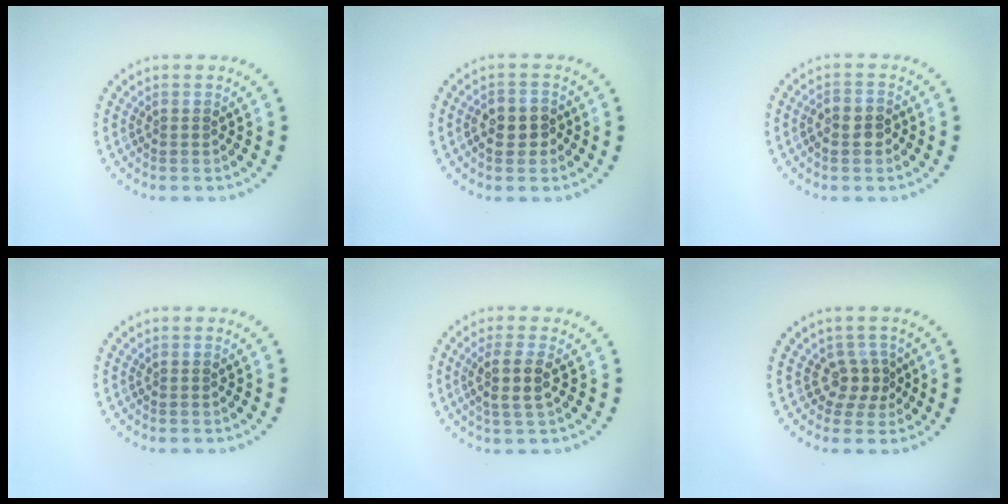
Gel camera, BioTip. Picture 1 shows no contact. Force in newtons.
{"total": 2.3, "press": 2.2, "slide": 0.6}
{"total": 2.2, "press": 2.1, "slide": 0.7}
{"total": 0.0}
{"total": 2.7, "press": 2.3, "slide": 1.4}
{"total": 2.4, "press": 1.8, "slide": 1.7}